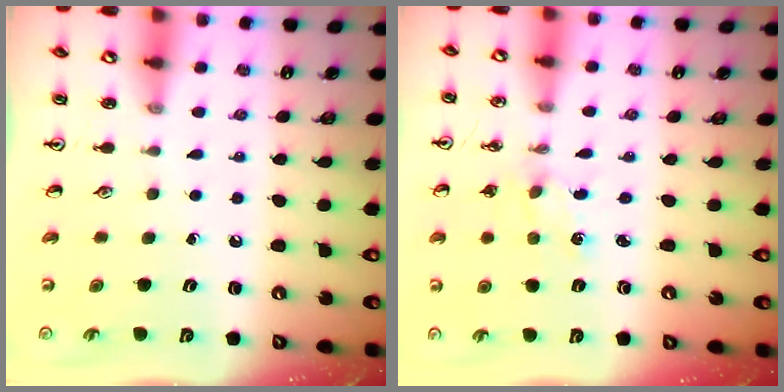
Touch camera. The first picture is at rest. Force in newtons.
{"total": 1.2, "press": 1.2, "slide": 0.2}